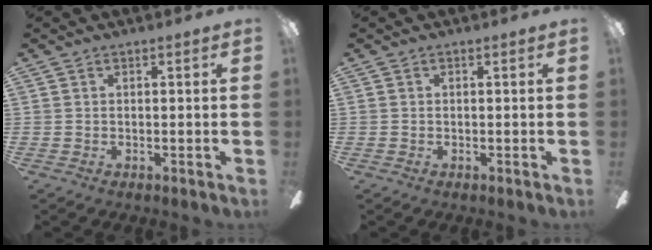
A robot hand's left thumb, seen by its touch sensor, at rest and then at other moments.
{"total": 0.0}